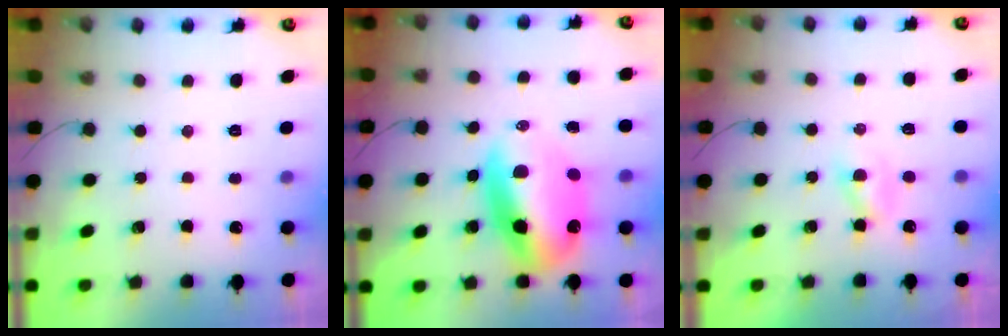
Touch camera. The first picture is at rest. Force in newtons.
{"total": 16.5, "press": 16.0, "slide": 4.2}
{"total": 1.7, "press": 1.5, "slide": 0.7}